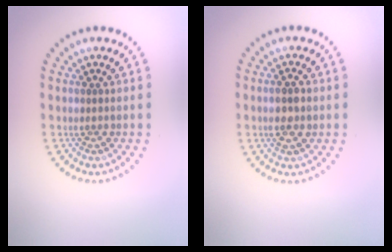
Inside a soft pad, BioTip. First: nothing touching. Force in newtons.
{"total": 2.3, "press": 2.2, "slide": 0.6}